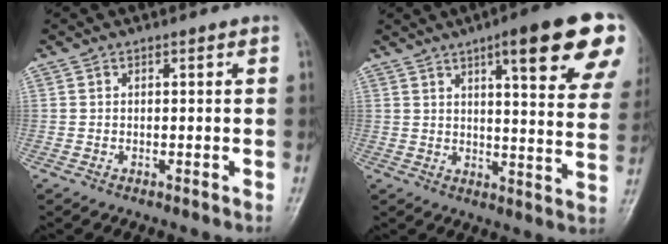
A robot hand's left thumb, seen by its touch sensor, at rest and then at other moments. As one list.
[{"total": 20.3, "force": [10.9, 4.0, 16.7], "torque": [-0.196, -0.035, 0.134]}]